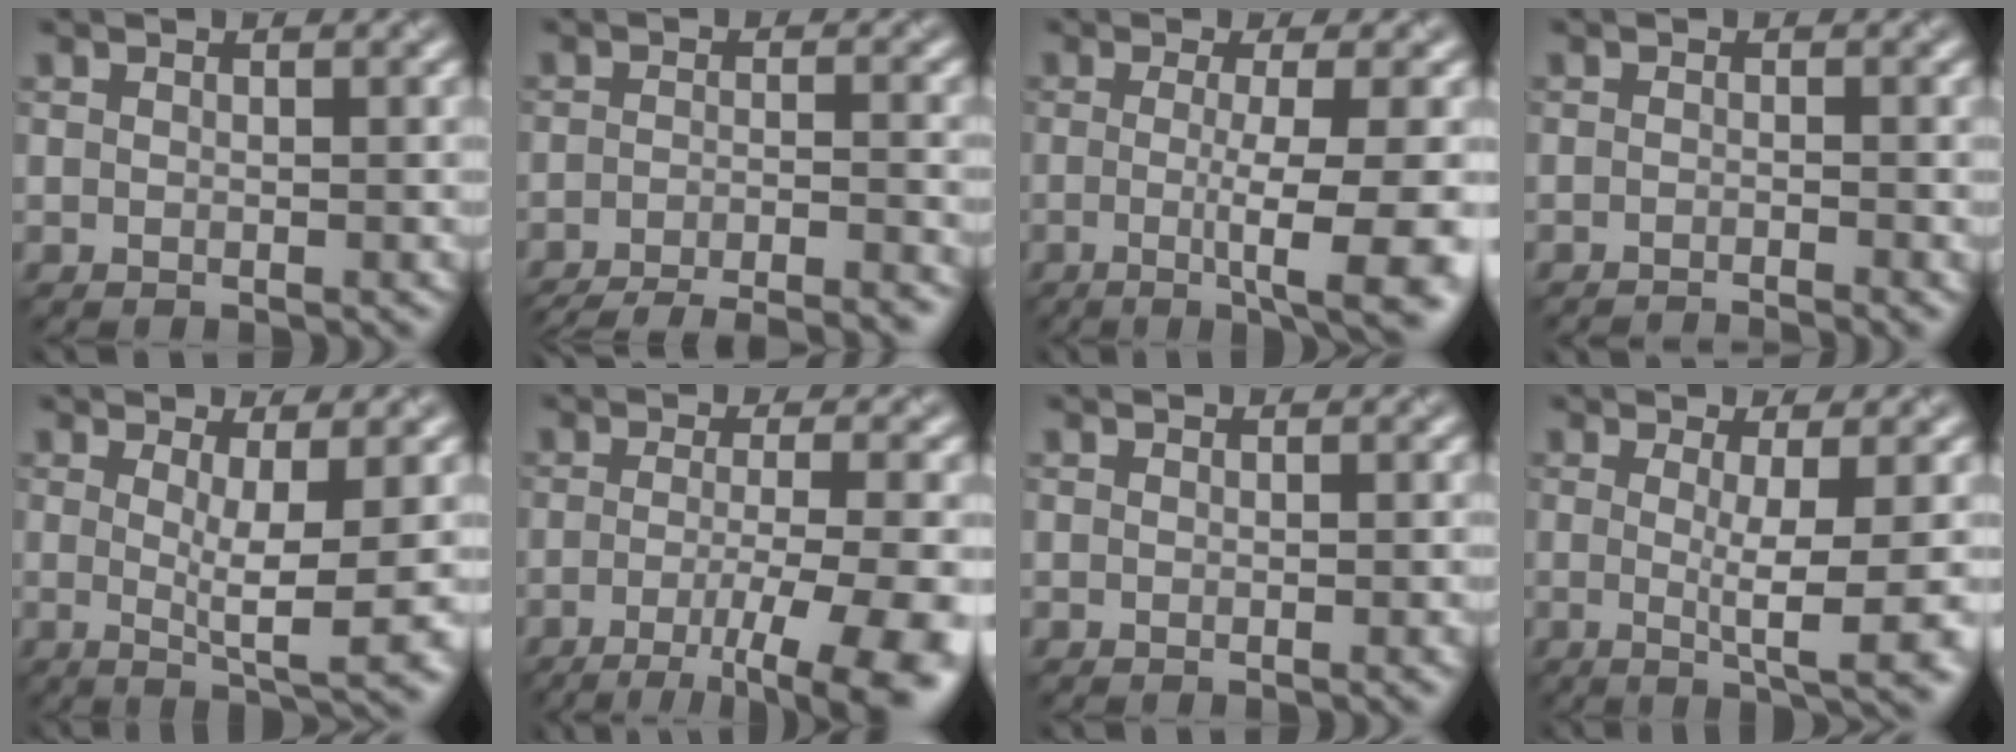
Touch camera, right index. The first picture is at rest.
{"total": 11.0, "force": [-9.9, 2.5, 4.1], "torque": [-0.043, -0.013, -0.131]}
{"total": 8.8, "force": [-1.8, 2.2, 8.3], "torque": [-0.101, -0.018, -0.030]}
{"total": 2.4, "force": [-1.9, 0.4, 1.4], "torque": [-0.011, -0.001, -0.034]}
{"total": 5.6, "force": [0.1, 1.1, 5.5], "torque": [-0.078, -0.011, 0.005]}
{"total": 9.5, "force": [-4.0, 2.5, 8.2], "torque": [-0.114, -0.014, -0.061]}
{"total": 0.8, "force": [-0.2, 0.2, 0.8], "torque": [-0.006, 0.001, -0.003]}
{"total": 6.3, "force": [-0.5, 1.3, 6.2], "torque": [-0.086, -0.007, -0.006]}